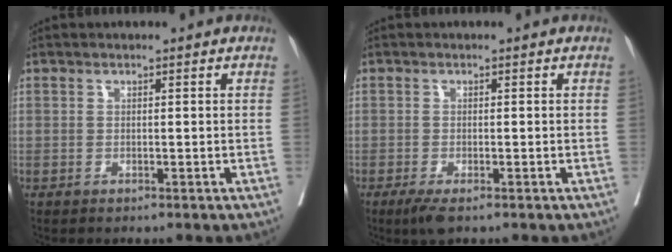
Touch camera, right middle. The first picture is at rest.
{"total": 2.7, "force": [-1.7, 0.5, 2.0], "torque": [-0.039, -0.009, -0.031]}